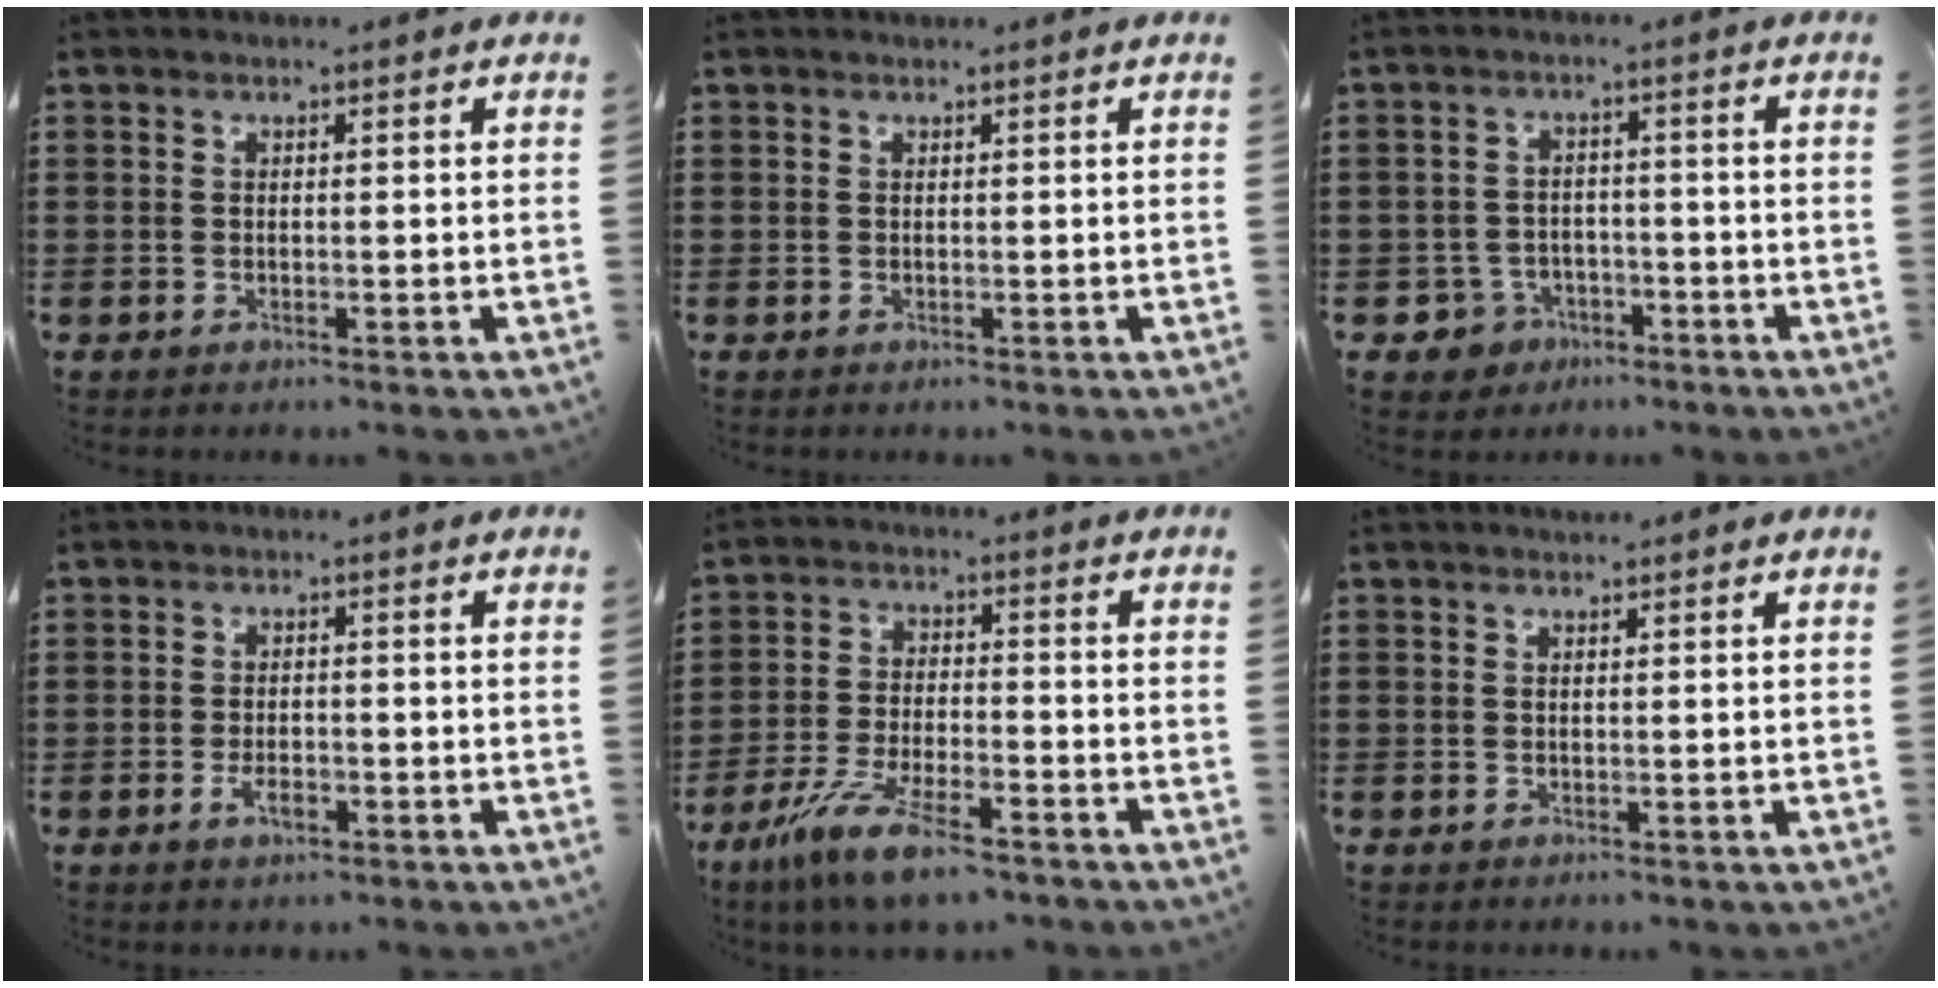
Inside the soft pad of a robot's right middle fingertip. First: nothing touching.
{"total": 0.0}
{"total": 3.6, "force": [-2.6, 2.4, 0.4], "torque": [-0.032, 0.001, -0.058]}
{"total": 2.7, "force": [-1.3, 1.1, 2.1], "torque": [-0.045, -0.001, -0.025]}
{"total": 9.4, "force": [-6.9, 1.6, 6.2], "torque": [-0.131, -0.001, -0.133]}
{"total": 0.5, "force": [0.5, 0.1, -0.1], "torque": [-0.001, -0.001, 0.010]}